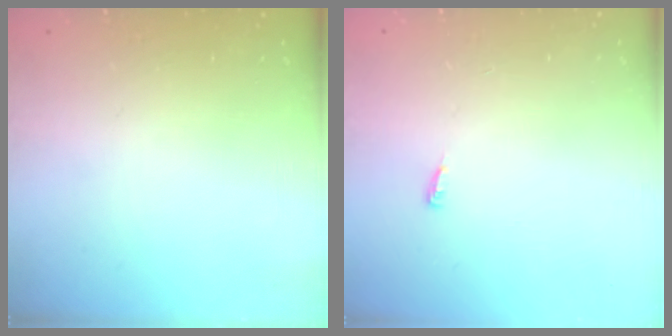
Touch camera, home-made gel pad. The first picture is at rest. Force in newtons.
{"total": 3.3, "press": 3.3, "slide": 0.8}